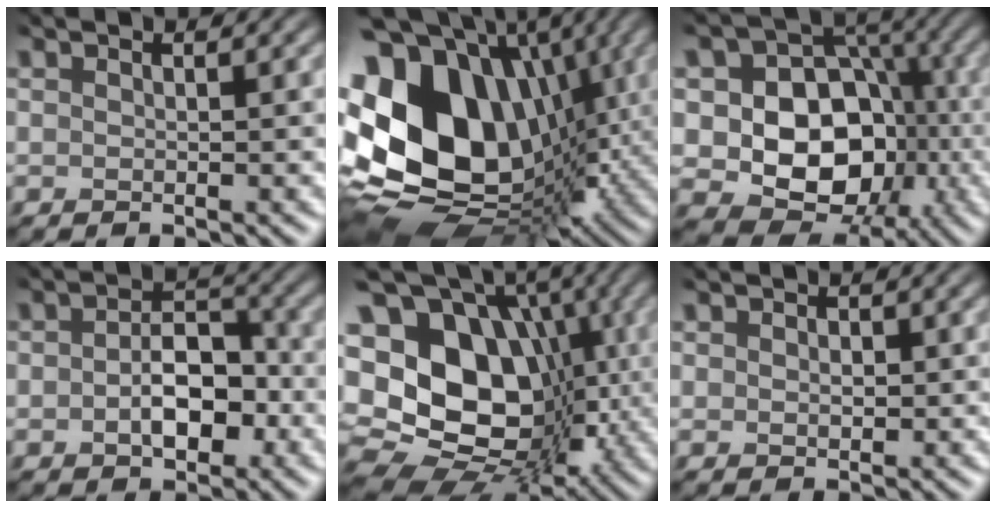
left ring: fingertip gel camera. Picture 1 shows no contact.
{"total": 16.6, "force": [-1.8, 12.9, 10.3], "torque": [-0.231, -0.031, 0.016]}
{"total": 11.0, "force": [-3.3, 8.4, 6.2], "torque": [-0.084, -0.013, -0.038]}
{"total": 4.1, "force": [-2.7, 2.3, 2.0], "torque": [-0.061, -0.022, -0.016]}
{"total": 16.7, "force": [-1.5, 13.3, 10.0], "torque": [-0.191, 0.001, 0.002]}
{"total": 1.3, "force": [-0.9, -0.3, -0.9], "torque": [-0.010, -0.018, 0.020]}